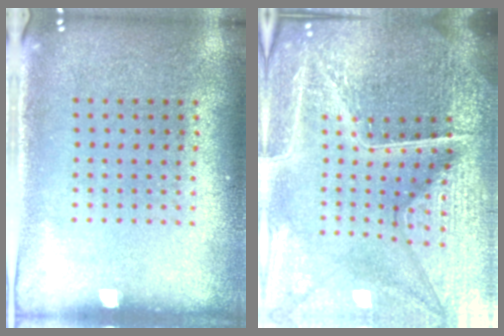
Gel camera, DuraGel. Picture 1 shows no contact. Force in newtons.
{"total": 7.0, "press": 6.1, "slide": 3.4}